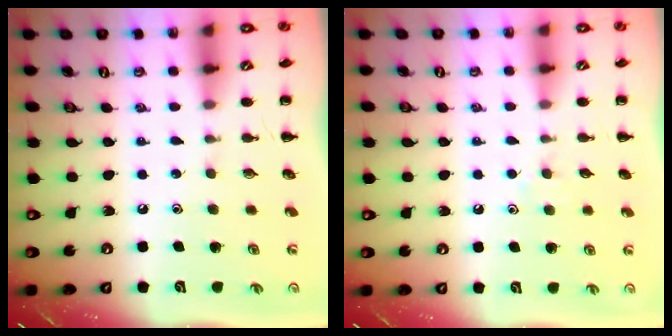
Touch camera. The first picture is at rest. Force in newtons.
{"total": 3.6, "press": 3.3, "slide": 1.3}